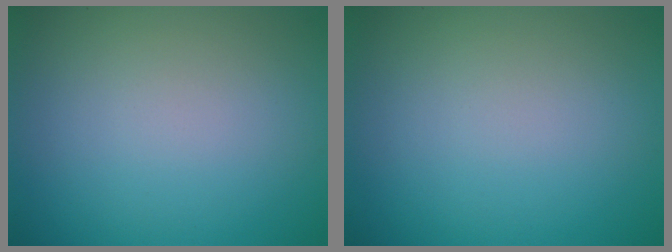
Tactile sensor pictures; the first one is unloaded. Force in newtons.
{"total": 0.0}